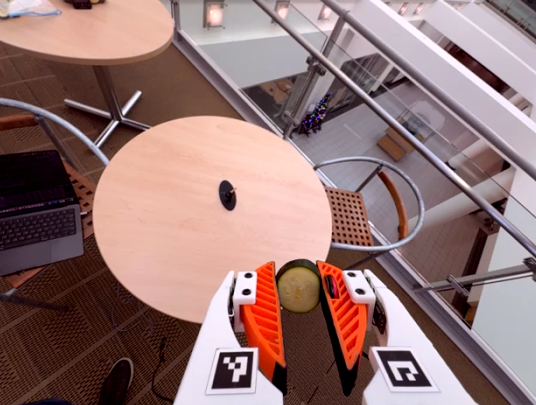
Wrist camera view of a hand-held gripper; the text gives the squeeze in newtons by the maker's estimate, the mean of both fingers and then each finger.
{"total": 7.6, "left": 7.4, "right": 7.9}